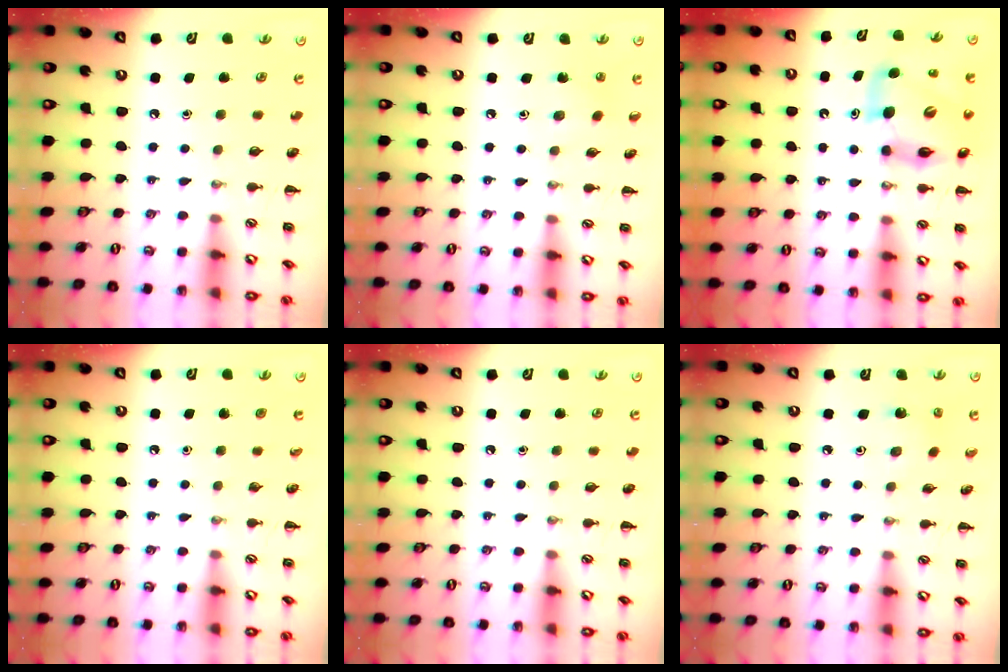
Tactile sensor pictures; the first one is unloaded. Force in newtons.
{"total": 6.5, "press": 6.3, "slide": 1.4}
{"total": 11.2, "press": 10.7, "slide": 3.4}
{"total": 0.0}
{"total": 0.0}
{"total": 2.4, "press": 2.2, "slide": 0.8}